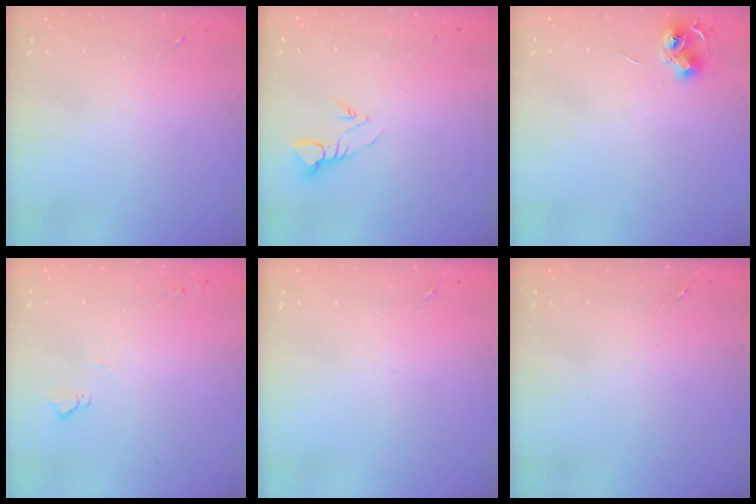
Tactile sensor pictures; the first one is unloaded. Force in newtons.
{"total": 3.8, "press": 3.8, "slide": 0.2}
{"total": 6.8, "press": 6.8, "slide": 0.7}
{"total": 4.4, "press": 4.3, "slide": 0.6}
{"total": 0.0}
{"total": 0.0}